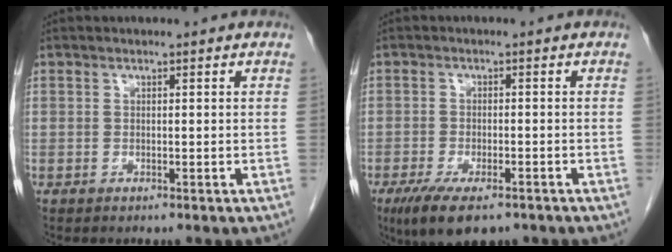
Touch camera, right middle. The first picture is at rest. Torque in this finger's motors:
{"motor_torque": [1.30, -0.84, 0.34, 0.10]}